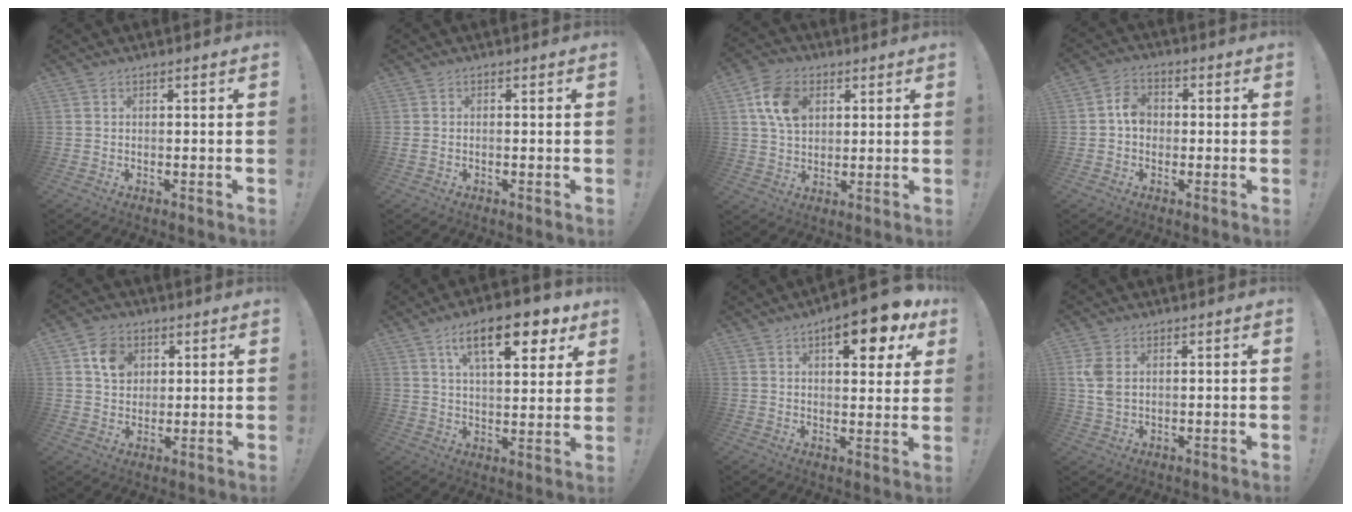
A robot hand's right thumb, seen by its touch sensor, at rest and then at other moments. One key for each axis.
{"total": 0.7, "fx": -0.5, "fy": 0.4, "fz": 0.4, "tx": -0.017, "ty": 0.005, "tz": -0.006}
{"total": 11.7, "fx": 4.3, "fy": 8.5, "fz": 6.8, "tx": -0.102, "ty": 0.000, "tz": 0.086}
{"total": 6.1, "fx": -0.2, "fy": 4.8, "fz": 3.8, "tx": -0.047, "ty": 0.010, "tz": -0.004}
{"total": 8.5, "fx": 3.7, "fy": 6.9, "fz": 3.3, "tx": -0.037, "ty": -0.013, "tz": 0.070}
{"total": 16.7, "fx": 8.5, "fy": 6.2, "fz": 12.9, "tx": -0.195, "ty": -0.033, "tz": 0.134}
{"total": 12.3, "fx": 6.4, "fy": 4.2, "fz": 9.6, "tx": -0.112, "ty": -0.036, "tz": 0.097}
{"total": 5.3, "fx": 1.7, "fy": 3.5, "fz": 3.6, "tx": -0.069, "ty": 0.000, "tz": 0.033}